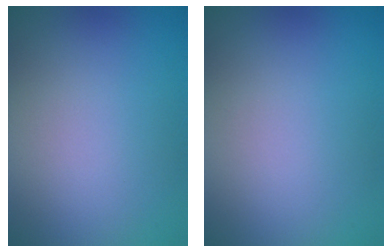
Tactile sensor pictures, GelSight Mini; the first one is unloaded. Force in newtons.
{"total": 0.0}